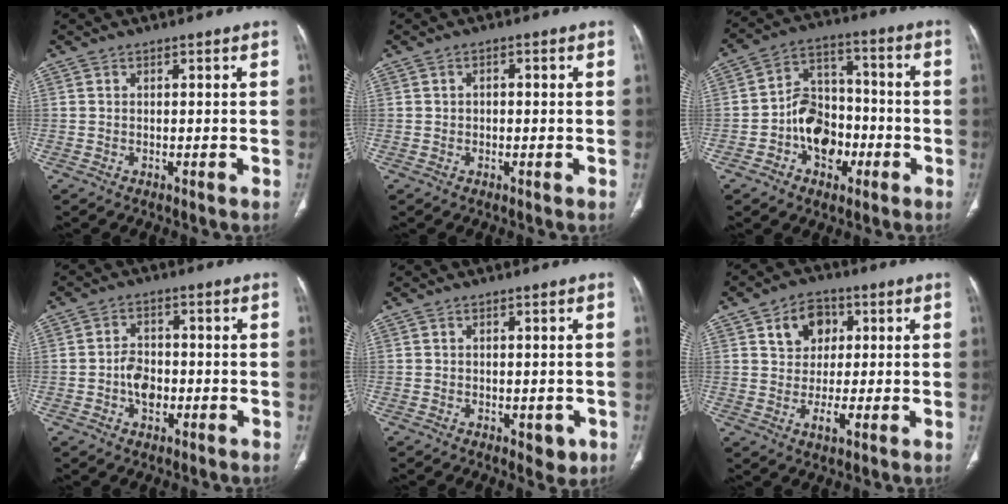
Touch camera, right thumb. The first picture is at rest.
{"total": 1.2, "force": [0.1, 0.9, 0.8], "torque": [-0.011, 0.003, 0.000]}
{"total": 12.2, "force": [-3.8, 9.1, 7.1], "torque": [-0.074, 0.046, -0.066]}
{"total": 5.2, "force": [-1.3, 3.8, 3.4], "torque": [-0.041, 0.012, -0.024]}
{"total": 3.1, "force": [-0.8, 2.0, 2.2], "torque": [-0.009, -0.003, -0.004]}
{"total": 8.8, "force": [2.5, 6.7, 5.1], "torque": [-0.050, -0.004, 0.040]}